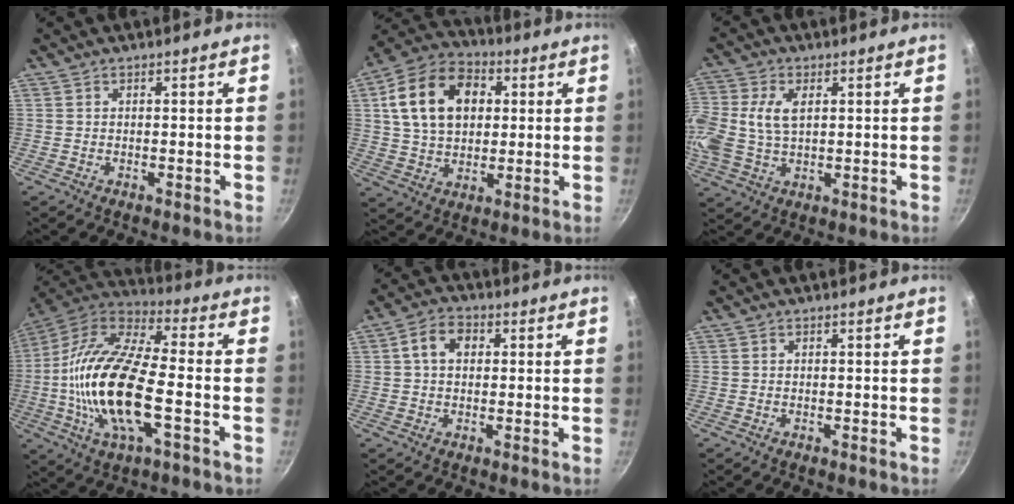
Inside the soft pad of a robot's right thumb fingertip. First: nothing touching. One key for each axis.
{"total": 16.9, "fx": 3.9, "fy": 12.0, "fz": 11.3, "tx": -0.174, "ty": 0.013, "tz": 0.056}
{"total": 12.0, "fx": 2.0, "fy": 7.9, "fz": 8.8, "tx": -0.198, "ty": 0.012, "tz": 0.036}
{"total": 22.2, "fx": -3.7, "fy": 8.8, "fz": 20.0, "tx": -0.392, "ty": 0.027, "tz": -0.086}
{"total": 6.0, "fx": 1.2, "fy": 4.4, "fz": 3.9, "tx": -0.053, "ty": 0.011, "tz": 0.011}
{"total": 0.0}